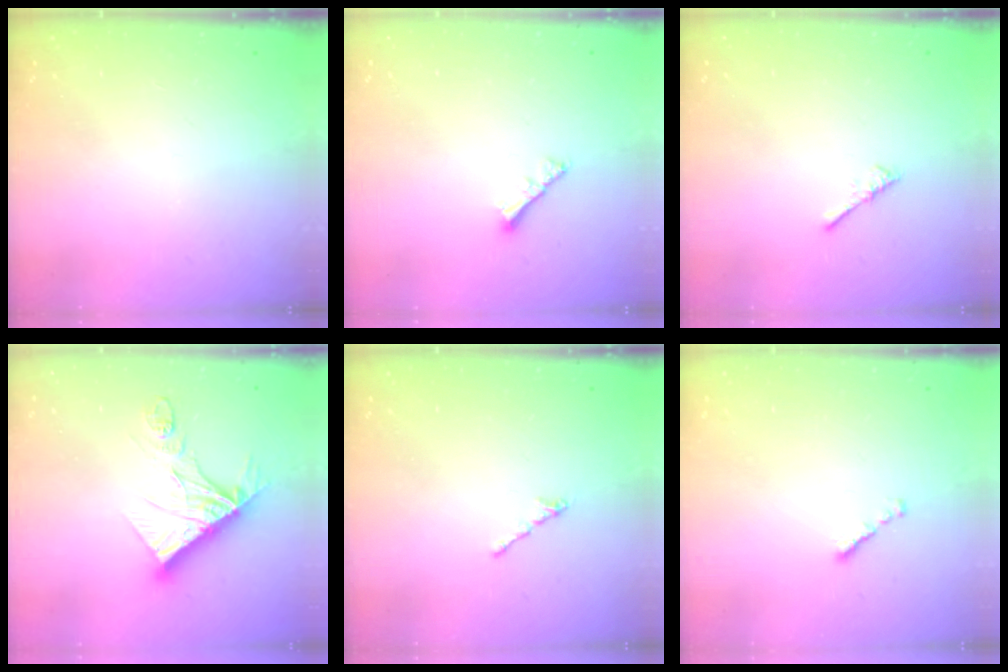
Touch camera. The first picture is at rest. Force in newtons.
{"total": 2.4, "press": 2.4, "slide": 0.6}
{"total": 0.0}
{"total": 16.2, "press": 16.1, "slide": 1.6}
{"total": 0.5, "press": 0.4, "slide": 0.3}
{"total": 0.8, "press": 0.7, "slide": 0.4}